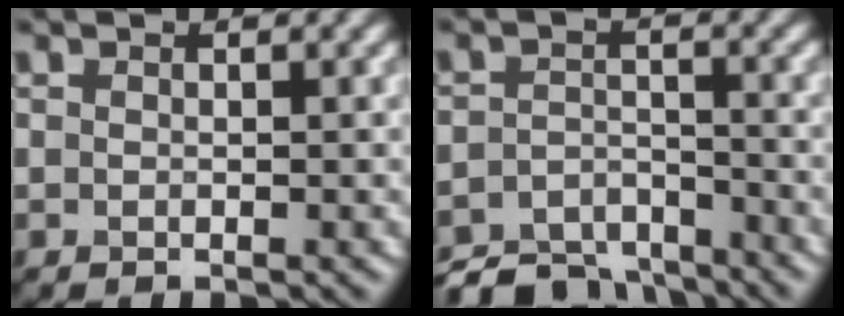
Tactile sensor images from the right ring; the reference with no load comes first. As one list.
[{"total": 6.1, "force": [-5.4, 2.1, 1.7], "torque": [-0.028, -0.013, -0.098]}]